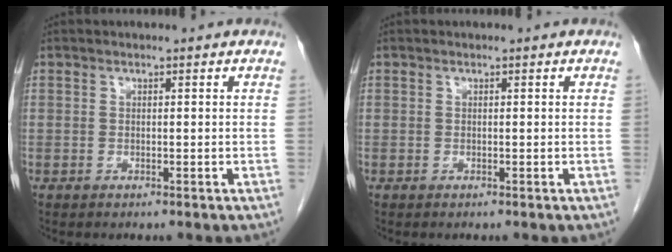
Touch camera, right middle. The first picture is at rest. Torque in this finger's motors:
{"motor_torque": [0.02, -0.01, 0.00, 0.00]}